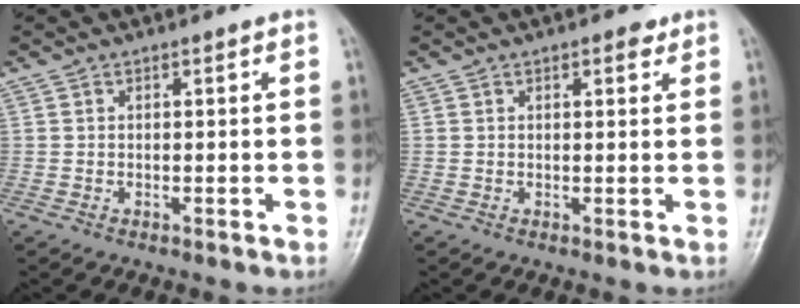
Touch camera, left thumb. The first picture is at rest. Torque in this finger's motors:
{"motor_torque": [-0.04, 0.07, -0.20, 0.10, 0.01]}